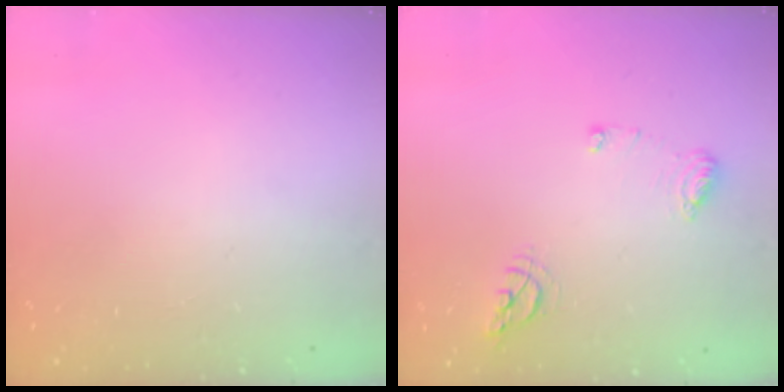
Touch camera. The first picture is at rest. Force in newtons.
{"total": 8.1, "press": 8.1, "slide": 0.4}